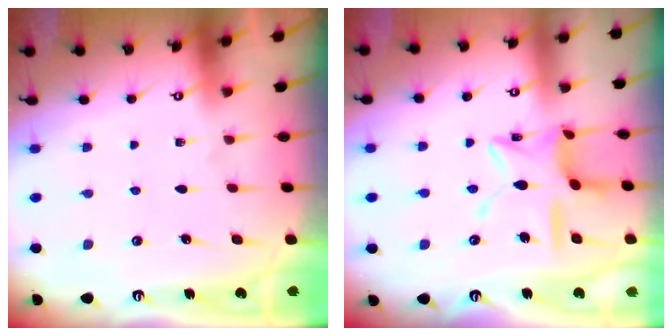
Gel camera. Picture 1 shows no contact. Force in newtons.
{"total": 12.6, "press": 12.5, "slide": 0.9}